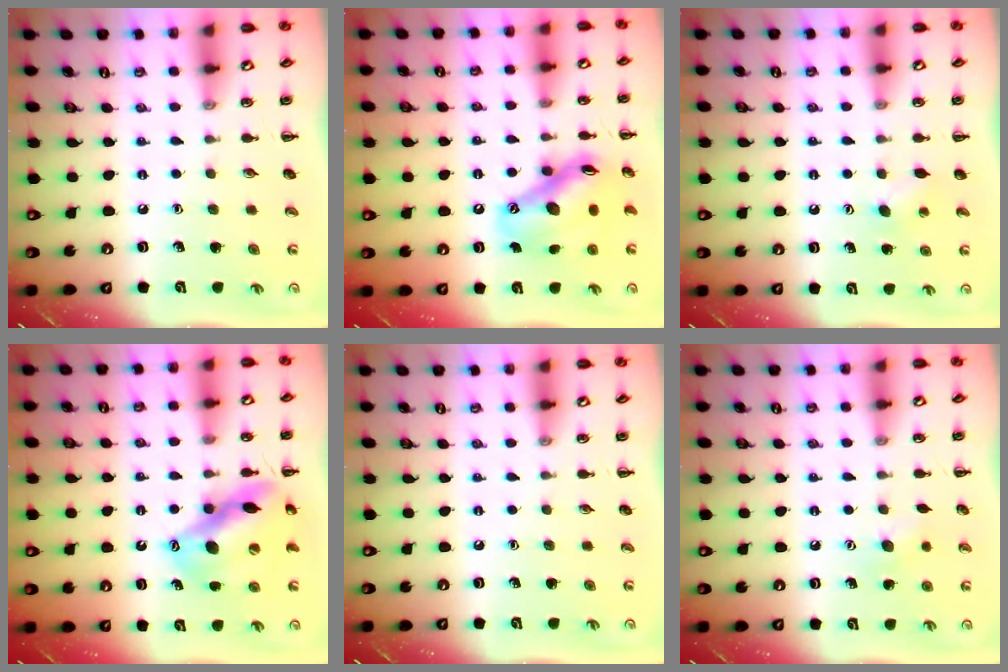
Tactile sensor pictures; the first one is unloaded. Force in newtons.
{"total": 15.3, "press": 14.9, "slide": 3.4}
{"total": 4.4, "press": 4.3, "slide": 0.9}
{"total": 14.5, "press": 13.9, "slide": 4.3}
{"total": 0.0}
{"total": 6.0, "press": 5.9, "slide": 1.4}